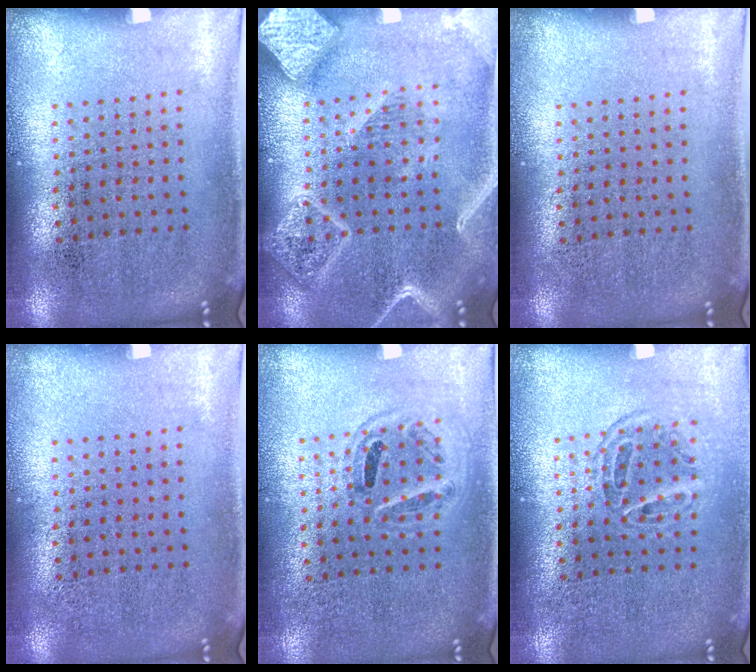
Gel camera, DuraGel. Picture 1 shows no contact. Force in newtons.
{"total": 3.1, "press": 3.1, "slide": 0.3}
{"total": 0.0}
{"total": 0.0}
{"total": 0.9, "press": 0.8, "slide": 0.2}
{"total": 1.2, "press": 1.0, "slide": 0.6}